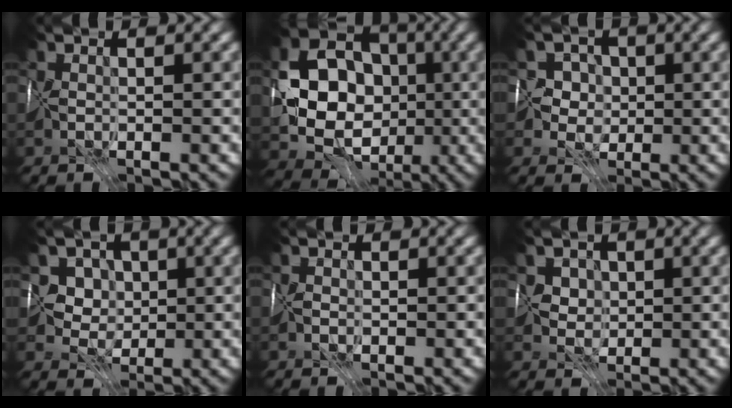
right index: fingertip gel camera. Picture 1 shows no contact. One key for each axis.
{"total": 10.3, "fx": -0.6, "fy": 8.7, "fz": 5.5, "tx": -0.075, "ty": -0.004, "tz": -0.022}
{"total": 3.3, "fx": 0.8, "fy": 3.1, "fz": 0.8, "tx": 0.019, "ty": 0.029, "tz": -0.021}
{"total": 4.3, "fx": 2.1, "fy": 3.5, "fz": 1.4, "tx": 0.005, "ty": 0.008, "tz": 0.014}
{"total": 0.8, "fx": -0.4, "fy": -0.3, "fz": -0.6, "tx": 0.017, "ty": 0.005, "tz": -0.013}
{"total": 3.9, "fx": 2.0, "fy": 3.1, "fz": 1.2, "tx": -0.001, "ty": 0.025, "tz": 0.010}